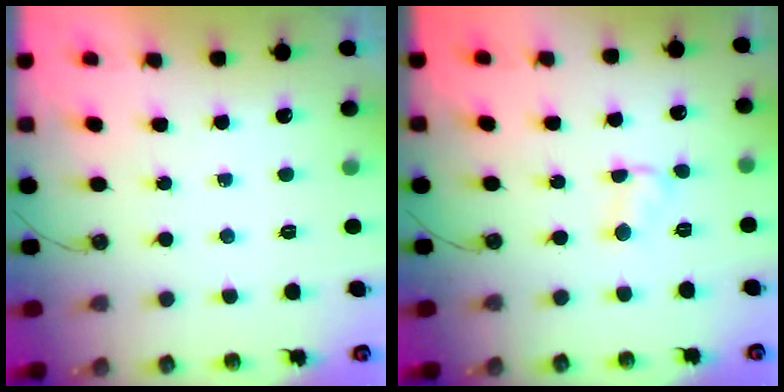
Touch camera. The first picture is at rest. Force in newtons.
{"total": 2.4, "press": 2.4, "slide": 0.3}